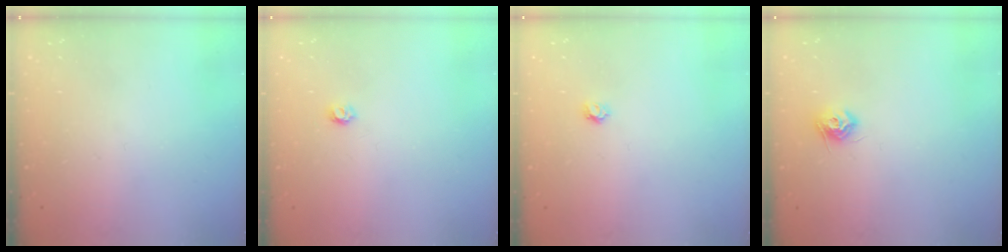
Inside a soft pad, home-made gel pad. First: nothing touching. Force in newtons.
{"total": 3.5, "press": 3.5, "slide": 0.3}
{"total": 3.7, "press": 3.6, "slide": 0.4}
{"total": 8.1, "press": 8.1, "slide": 0.2}